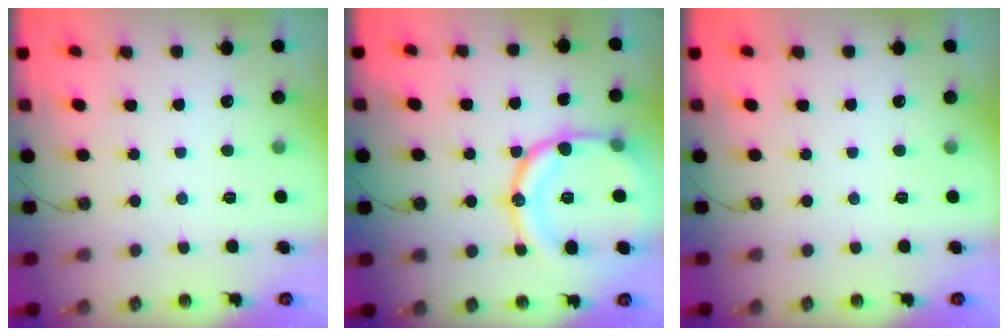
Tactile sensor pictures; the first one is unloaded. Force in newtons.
{"total": 18.3, "press": 18.3, "slide": 1.1}
{"total": 0.0}